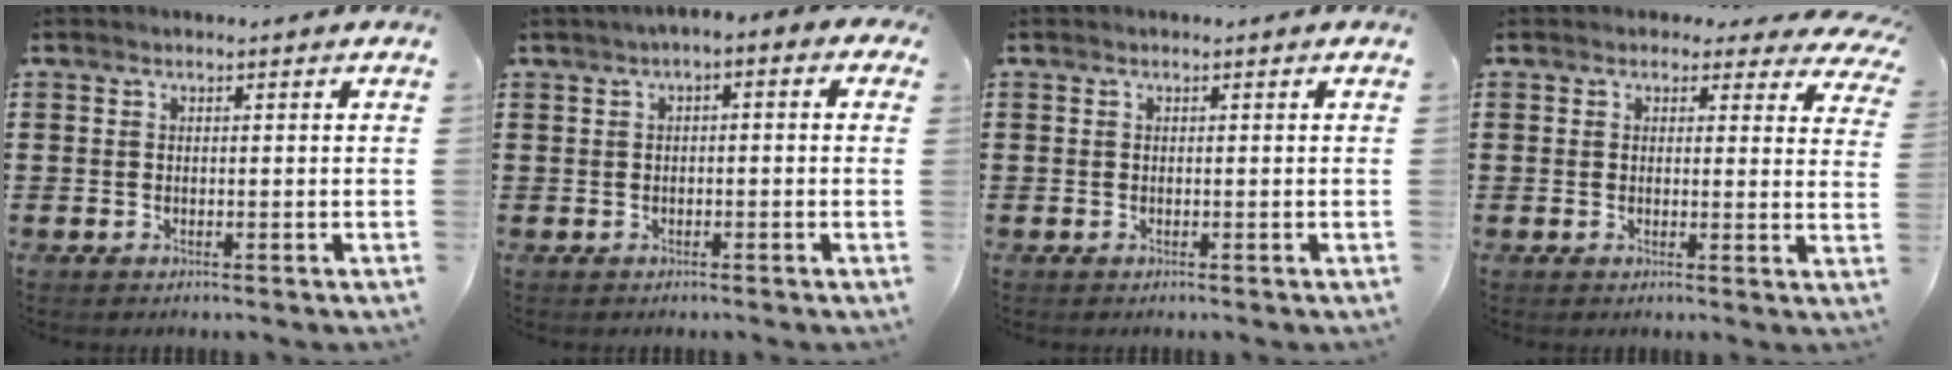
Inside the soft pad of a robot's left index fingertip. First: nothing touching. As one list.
[{"total": 2.0, "force": [-1.2, 0.6, 1.4], "torque": [-0.034, 0.002, -0.030]}, {"total": 0.0}, {"total": 2.5, "force": [1.9, 1.1, 1.0], "torque": [-0.022, -0.001, 0.032]}]